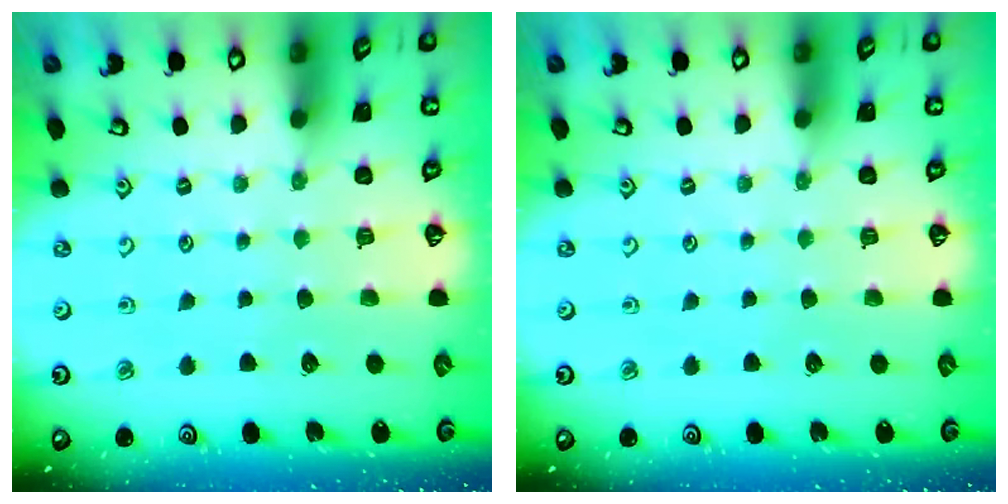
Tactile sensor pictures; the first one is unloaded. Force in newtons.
{"total": 0.0}